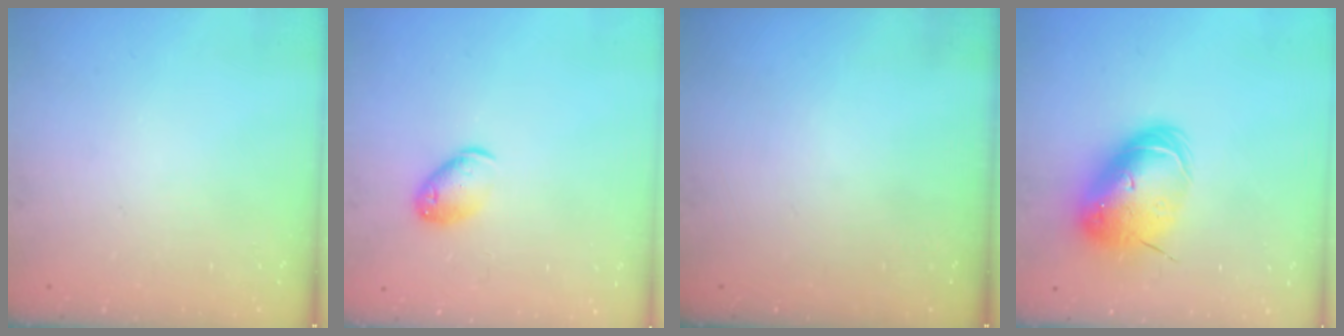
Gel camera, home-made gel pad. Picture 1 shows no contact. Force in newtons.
{"total": 9.1, "press": 9.0, "slide": 1.5}
{"total": 0.0}
{"total": 11.8, "press": 11.7, "slide": 2.0}